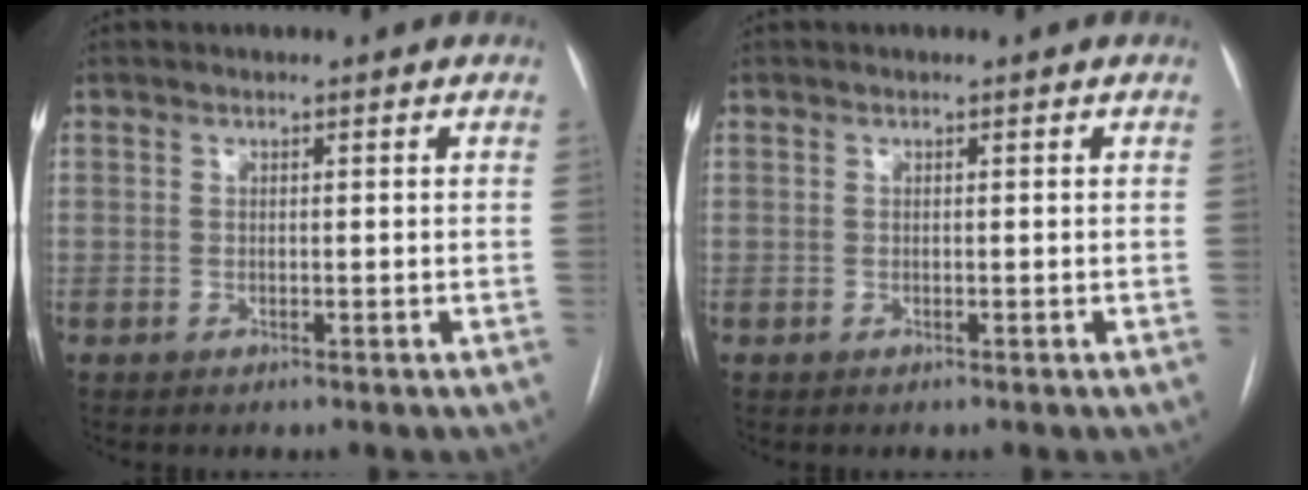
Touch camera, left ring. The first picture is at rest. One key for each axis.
{"total": 0.0}